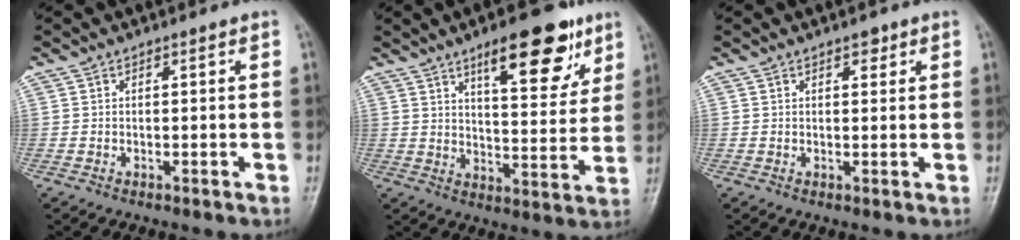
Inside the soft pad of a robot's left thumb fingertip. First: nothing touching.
{"total": 15.0, "force": [8.8, 5.4, 10.9], "torque": [-0.115, -0.040, 0.129]}
{"total": 1.8, "force": [1.1, 1.1, 0.9], "torque": [0.001, -0.003, 0.012]}